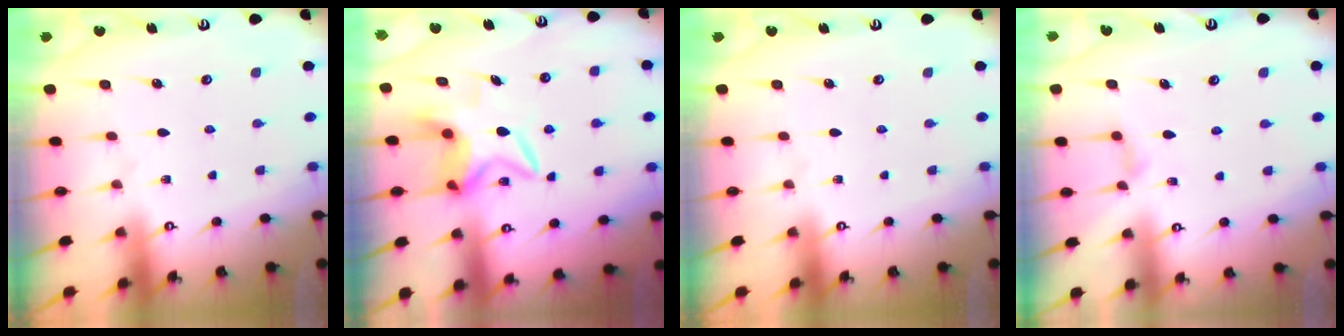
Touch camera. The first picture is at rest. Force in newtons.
{"total": 7.0, "press": 7.0, "slide": 0.6}
{"total": 0.0}
{"total": 2.9, "press": 2.9, "slide": 0.5}